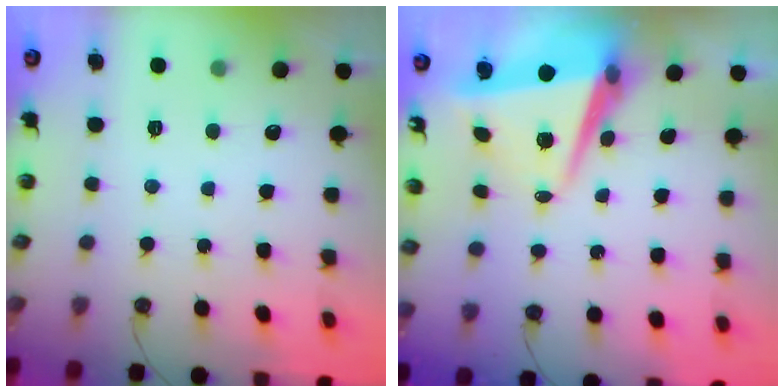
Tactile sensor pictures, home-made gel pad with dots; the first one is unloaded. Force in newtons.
{"total": 8.9, "press": 8.7, "slide": 2.1}